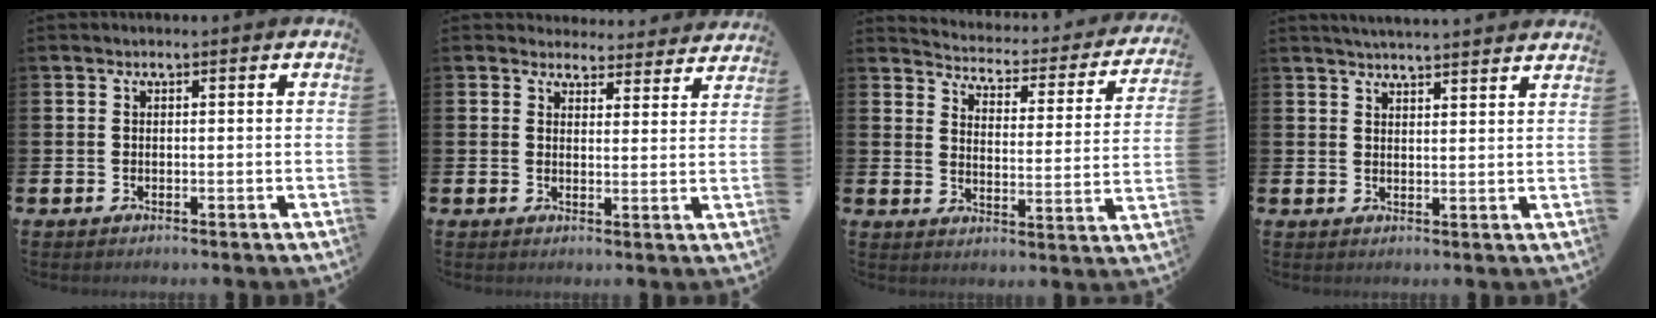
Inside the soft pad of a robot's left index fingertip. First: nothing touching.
{"total": 4.0, "force": [3.9, 1.2, -0.2], "torque": [0.002, -0.029, 0.067]}
{"total": 4.0, "force": [3.9, 1.1, 0.5], "torque": [-0.028, -0.042, 0.057]}
{"total": 3.7, "force": [3.7, -0.5, 0.2], "torque": [-0.006, -0.020, 0.066]}